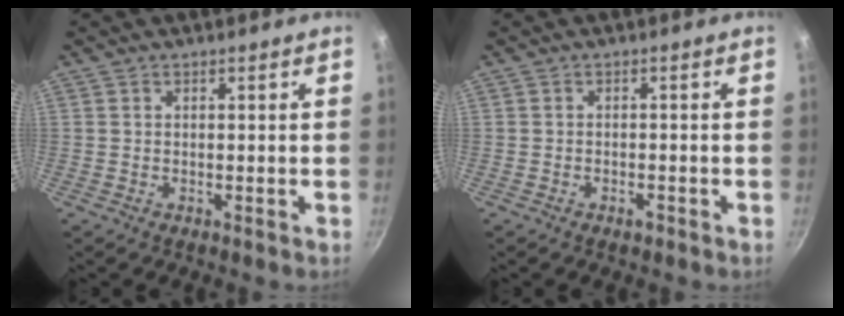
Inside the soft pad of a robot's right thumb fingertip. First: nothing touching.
{"total": 1.4, "force": [-0.9, 0.6, 0.8], "torque": [-0.014, 0.007, -0.012]}